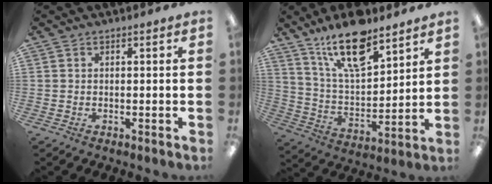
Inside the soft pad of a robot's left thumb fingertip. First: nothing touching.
{"total": 17.7, "force": [12.2, 6.7, 10.9], "torque": [-0.188, -0.061, 0.208]}